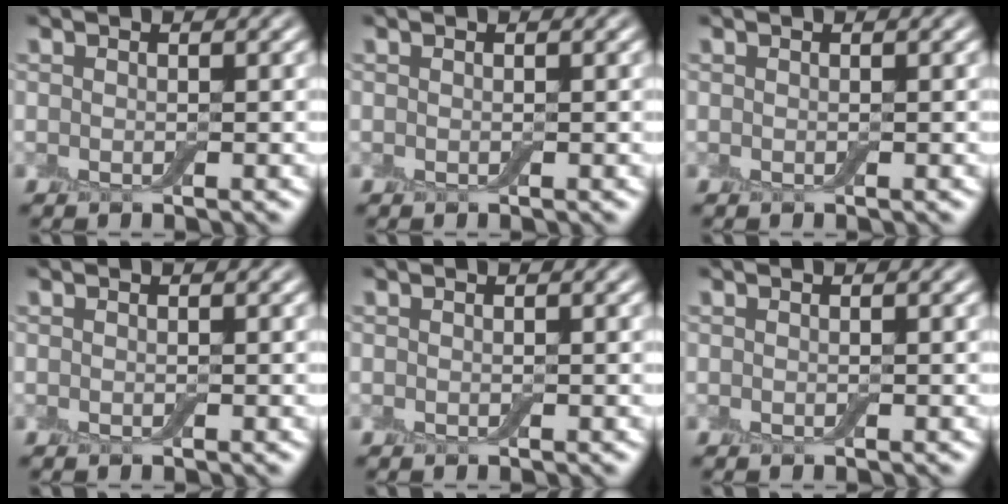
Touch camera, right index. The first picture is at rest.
{"total": 0.0}
{"total": 0.0}
{"total": 0.0}
{"total": 0.0}
{"total": 0.0}